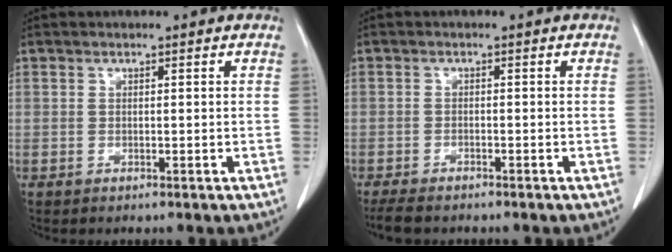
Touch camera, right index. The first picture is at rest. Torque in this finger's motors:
{"motor_torque": [0.32, -0.32, 0.06, 0.01]}